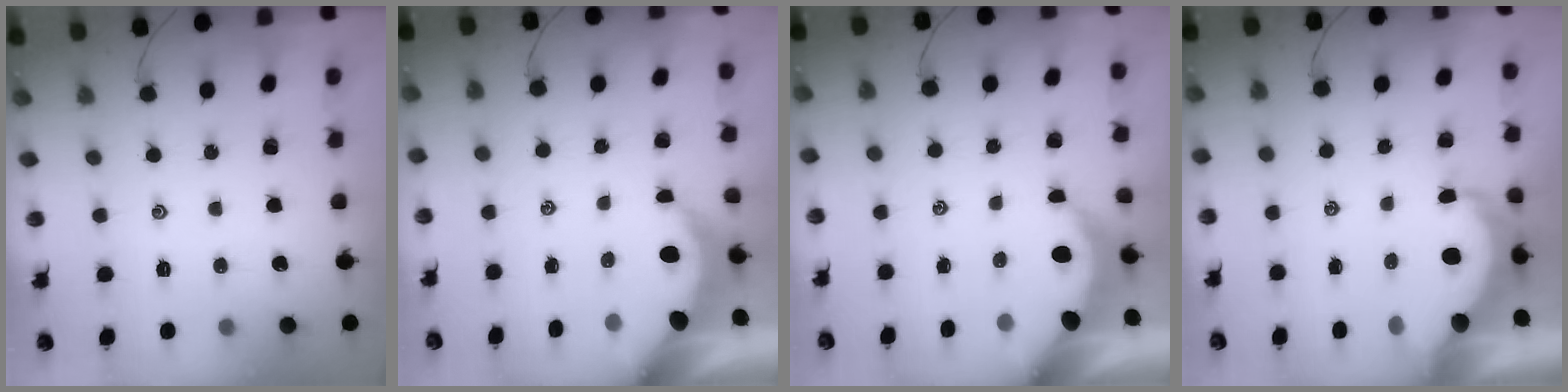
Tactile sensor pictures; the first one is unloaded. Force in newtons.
{"total": 5.2, "press": 5.1, "slide": 0.7}
{"total": 5.2, "press": 5.1, "slide": 0.7}
{"total": 8.8, "press": 8.7, "slide": 1.0}